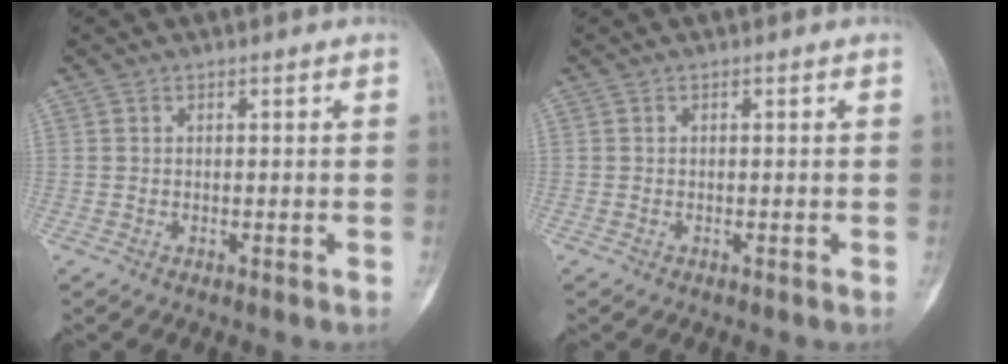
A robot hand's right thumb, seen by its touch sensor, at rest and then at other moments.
{"total": 0.0}